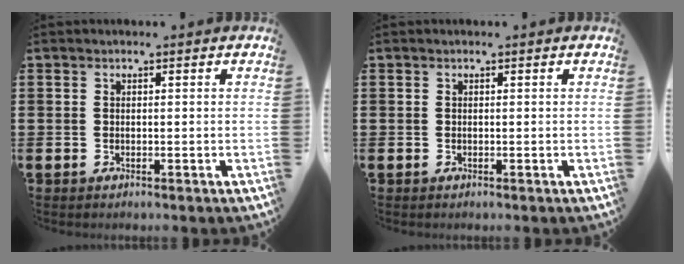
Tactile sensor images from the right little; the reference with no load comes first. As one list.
[{"total": 0.0}]